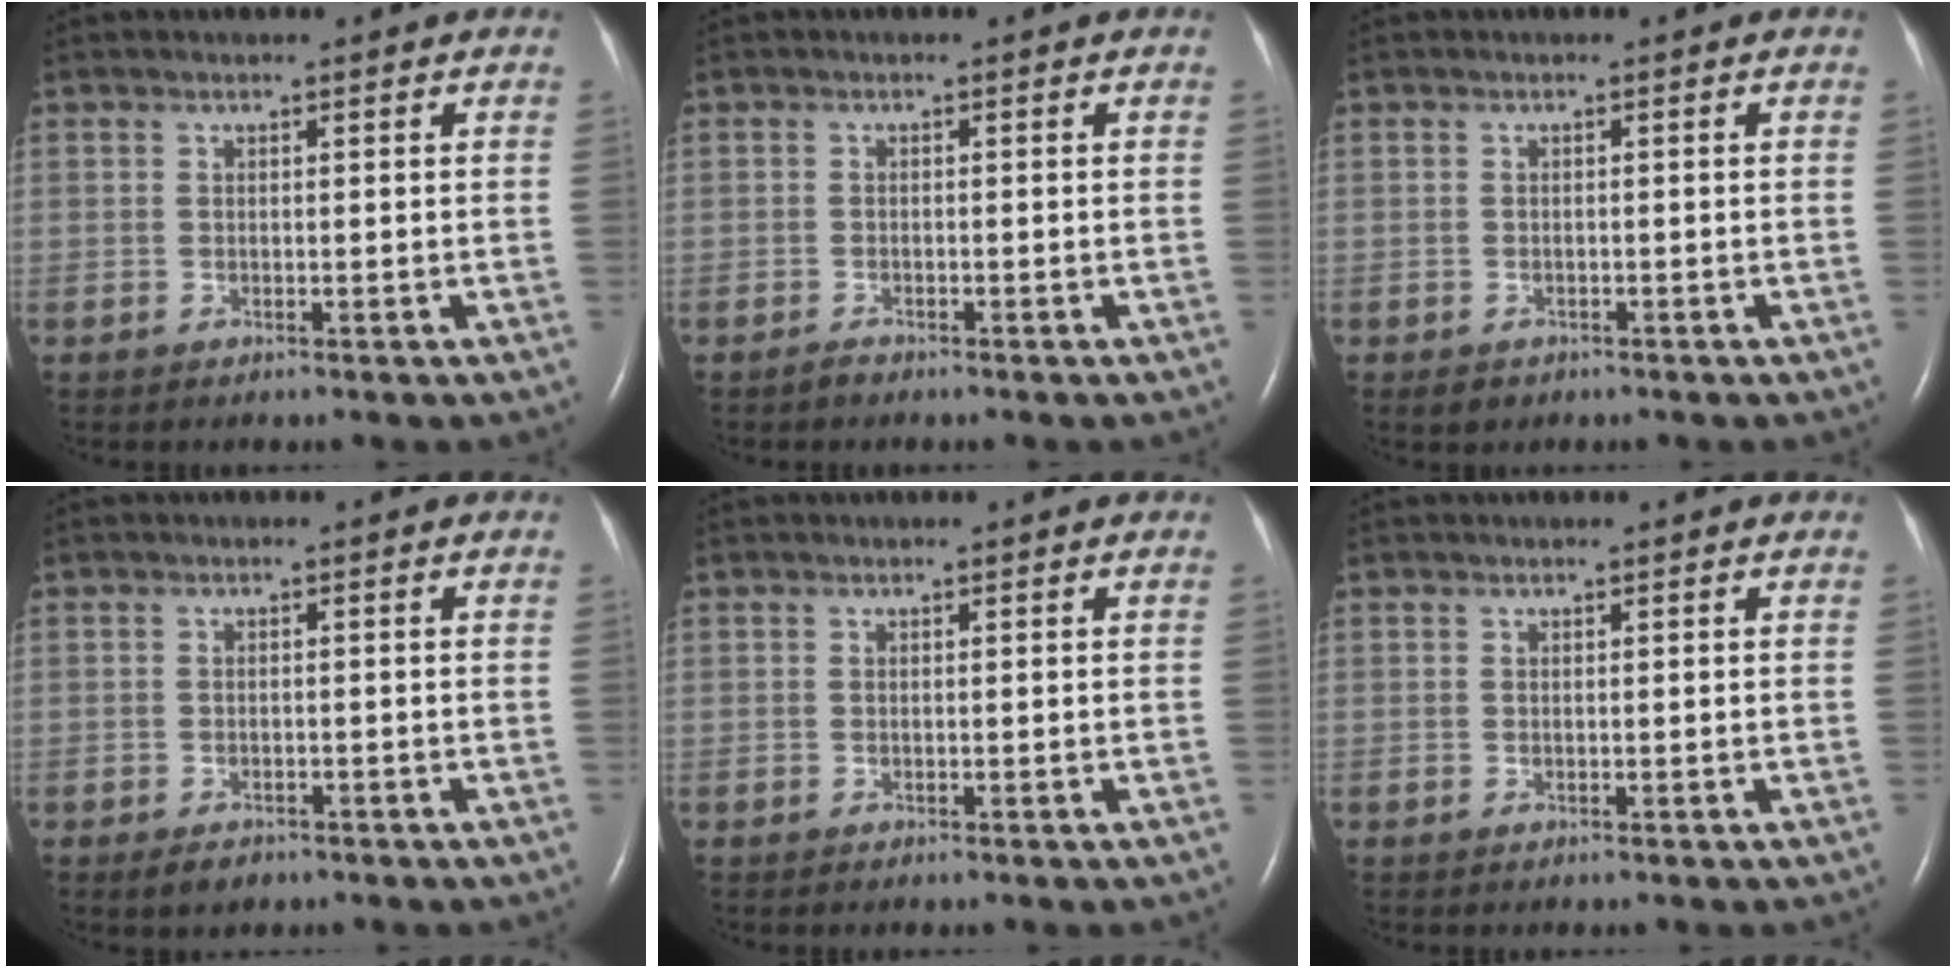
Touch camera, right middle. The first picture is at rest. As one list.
[{"total": 0.9, "force": [-0.8, 0.2, 0.2], "torque": [-0.007, -0.001, -0.015]}, {"total": 1.5, "force": [-0.9, 1.0, 0.4], "torque": [-0.010, 0.001, -0.009]}, {"total": 2.3, "force": [-1.6, 1.3, 1.0], "torque": [-0.021, -0.001, -0.016]}, {"total": 0.0}, {"total": 0.0}]